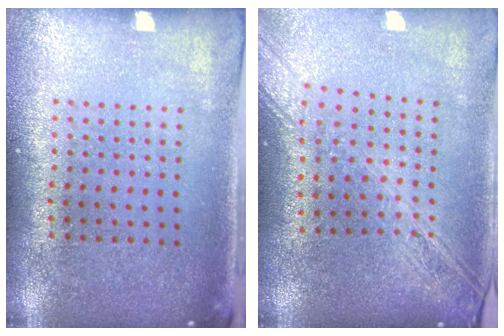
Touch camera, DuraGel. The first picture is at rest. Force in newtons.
{"total": 2.1, "press": 1.8, "slide": 1.1}